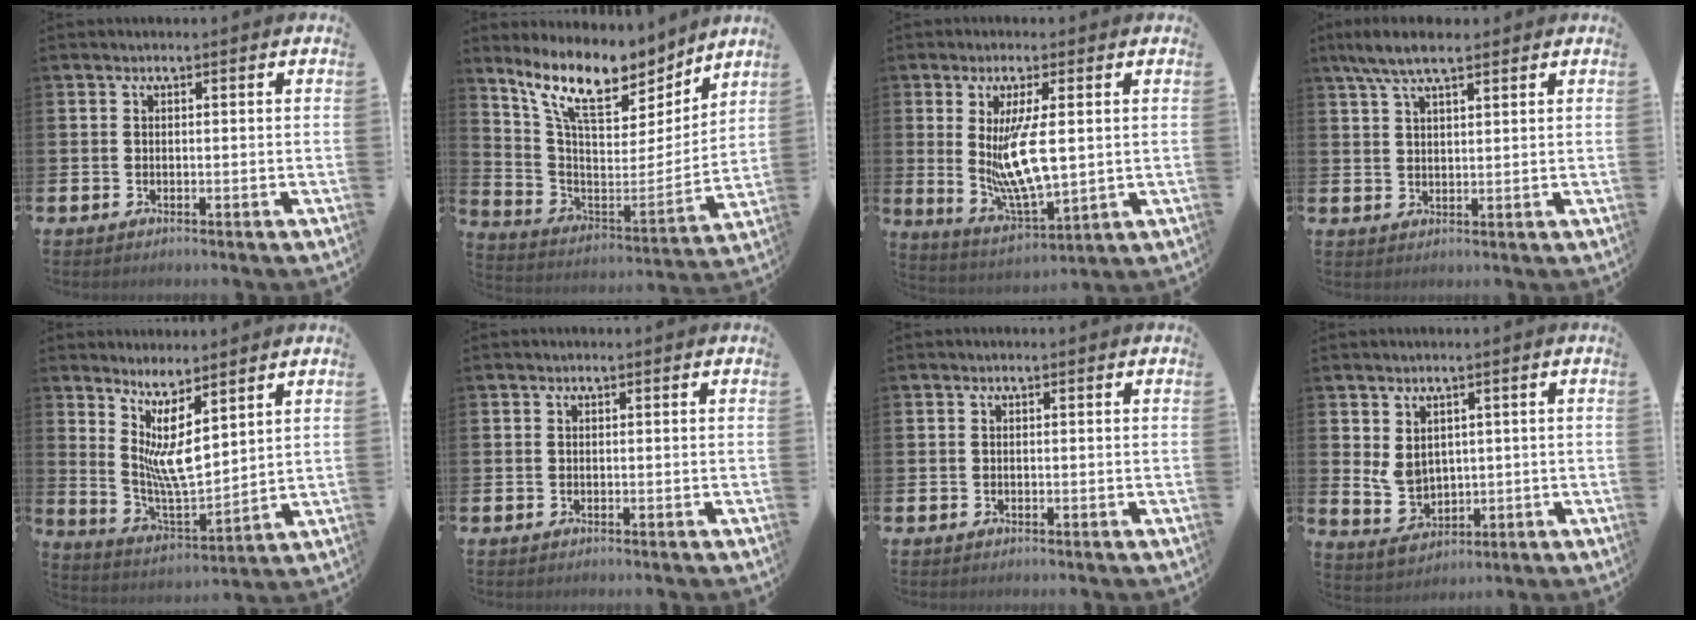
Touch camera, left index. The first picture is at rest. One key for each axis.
{"total": 12.6, "fx": 10.4, "fy": 4.4, "fz": 5.7, "tx": -0.146, "ty": -0.061, "tz": 0.185}
{"total": 8.7, "fx": 1.6, "fy": 2.5, "fz": 8.1, "tx": -0.172, "ty": -0.011, "tz": 0.022}
{"total": 6.0, "fx": 4.6, "fy": 1.7, "fz": 3.6, "tx": -0.078, "ty": -0.006, "tz": 0.082}
{"total": 7.1, "fx": 4.3, "fy": 1.8, "fz": 5.3, "tx": -0.110, "ty": -0.032, "tz": 0.074}
{"total": 0.0}
{"total": 0.0}
{"total": 4.3, "fx": 1.9, "fy": 3.3, "fz": 2.1, "tx": -0.036, "ty": -0.005, "tz": 0.034}